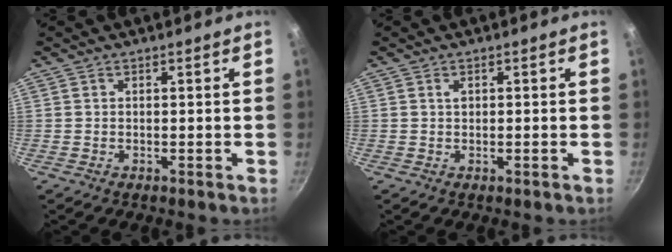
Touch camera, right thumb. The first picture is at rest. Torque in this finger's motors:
{"motor_torque": [-0.13, 1.01, 0.28, 0.49, 0.08]}